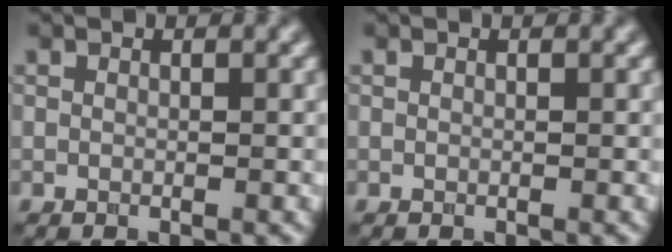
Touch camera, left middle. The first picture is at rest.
{"total": 0.0}